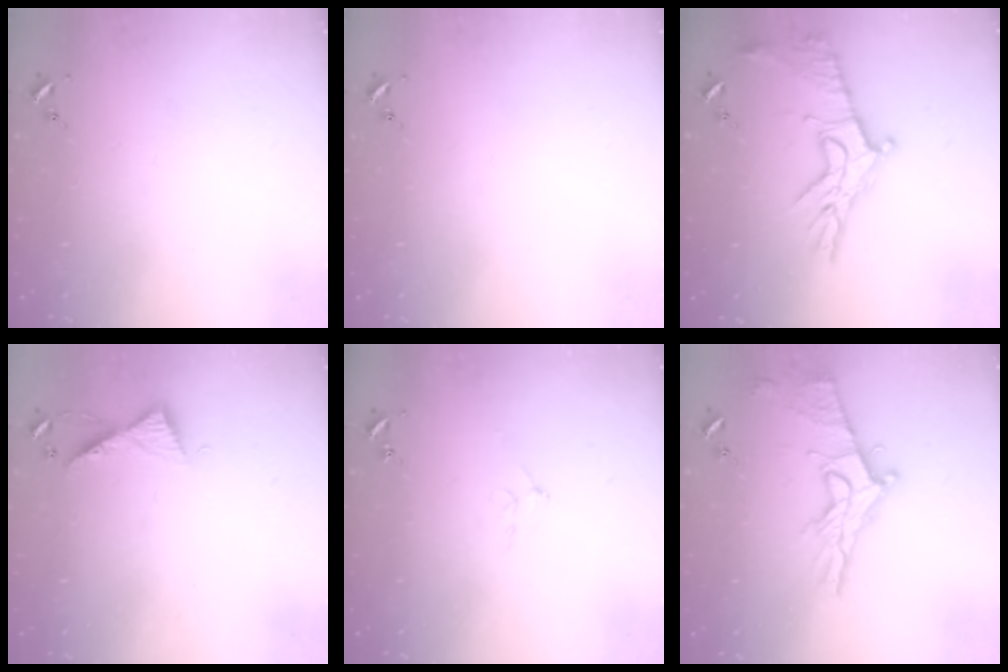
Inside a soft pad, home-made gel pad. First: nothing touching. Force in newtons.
{"total": 0.0}
{"total": 13.9, "press": 13.8, "slide": 0.9}
{"total": 6.2, "press": 6.2, "slide": 0.6}
{"total": 5.0, "press": 5.0, "slide": 0.9}
{"total": 15.6, "press": 15.5, "slide": 1.6}